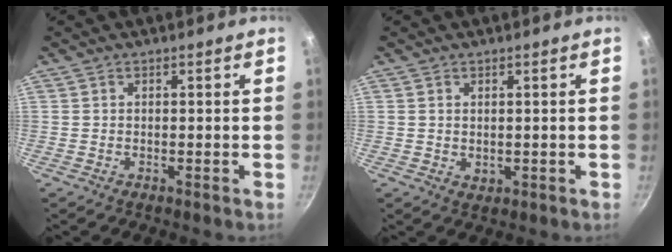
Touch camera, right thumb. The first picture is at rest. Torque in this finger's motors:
{"motor_torque": [-0.17, 0.17, -0.13, 0.04, -0.02]}